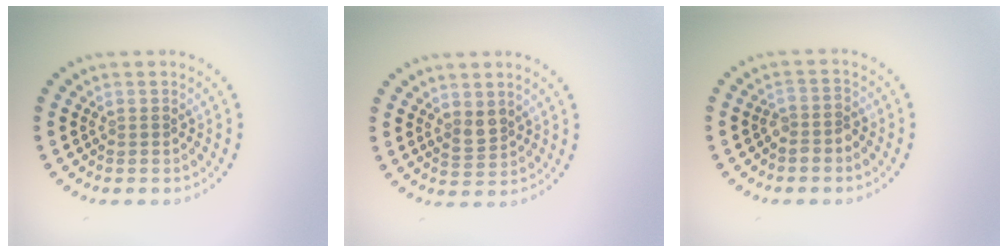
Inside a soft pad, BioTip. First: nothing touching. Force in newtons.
{"total": 1.7, "press": 1.5, "slide": 0.9}
{"total": 1.7, "press": 1.4, "slide": 1.0}